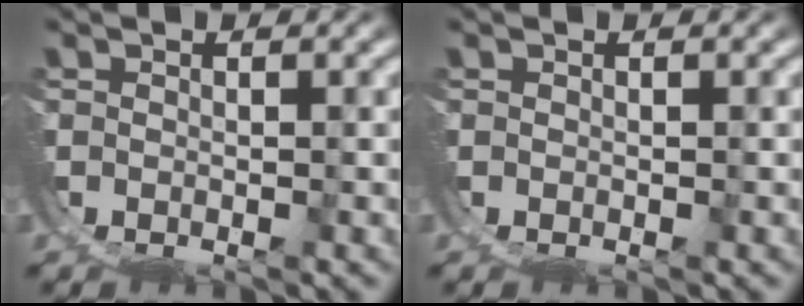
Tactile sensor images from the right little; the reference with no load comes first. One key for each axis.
{"total": 0.0}